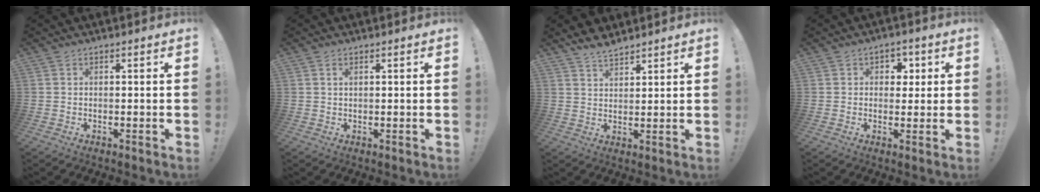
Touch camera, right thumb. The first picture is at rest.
{"total": 1.0, "force": [0.6, 0.4, 0.8], "torque": [-0.013, -0.002, 0.009]}
{"total": 5.1, "force": [4.6, 1.6, 1.4], "torque": [-0.025, -0.026, 0.085]}
{"total": 4.4, "force": [1.1, 4.0, 1.4], "torque": [-0.003, -0.001, 0.014]}